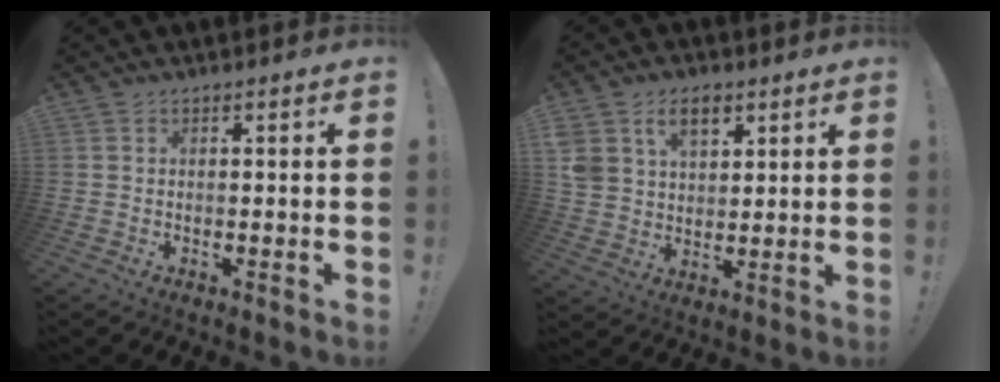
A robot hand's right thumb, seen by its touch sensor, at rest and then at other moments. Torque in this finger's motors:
{"motor_torque": [0.03, 0.24, 0.97, 0.16, 0.03]}